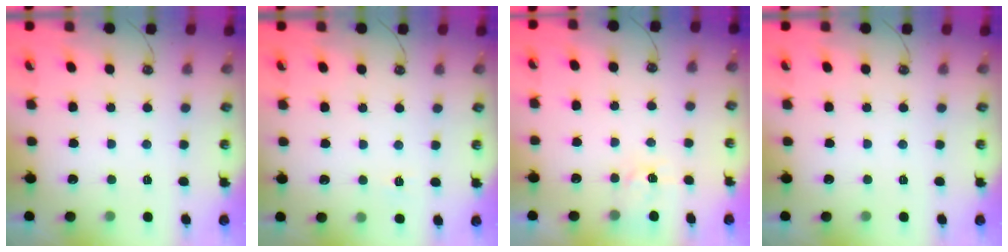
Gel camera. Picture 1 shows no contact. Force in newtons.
{"total": 3.7, "press": 3.6, "slide": 0.5}
{"total": 5.3, "press": 5.2, "slide": 0.5}
{"total": 0.0}